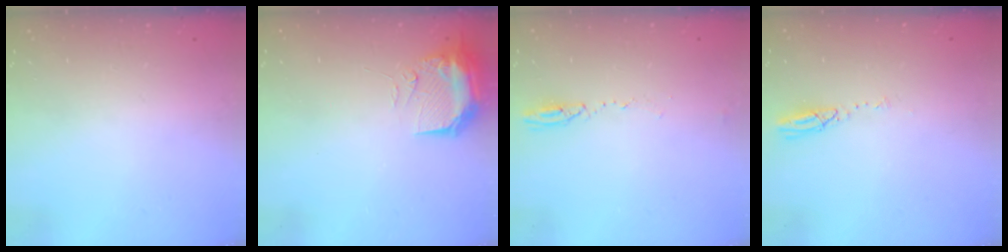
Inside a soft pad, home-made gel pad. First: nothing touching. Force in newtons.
{"total": 14.8, "press": 11.3, "slide": 9.5}
{"total": 3.7, "press": 3.6, "slide": 1.1}
{"total": 3.6, "press": 3.6, "slide": 0.2}